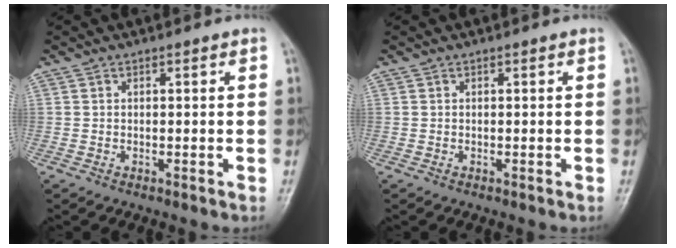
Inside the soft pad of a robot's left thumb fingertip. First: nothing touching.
{"total": 0.0}